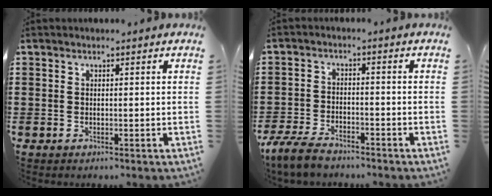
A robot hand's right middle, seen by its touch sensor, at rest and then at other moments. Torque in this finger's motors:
{"motor_torque": [0.25, 0.13, 0.31, 0.13]}